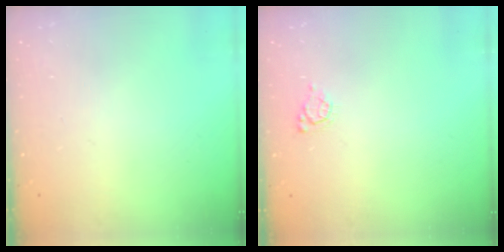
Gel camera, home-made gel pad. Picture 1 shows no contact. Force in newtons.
{"total": 4.2, "press": 4.2, "slide": 0.3}